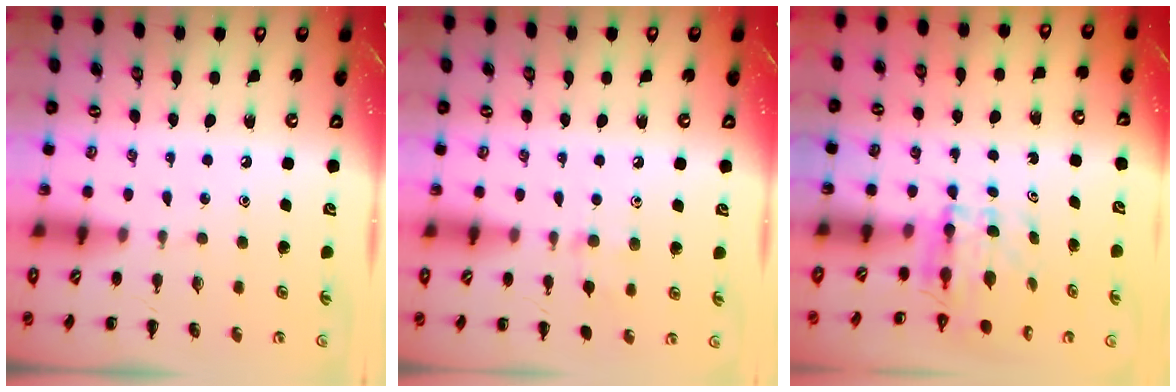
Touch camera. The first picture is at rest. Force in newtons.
{"total": 7.0, "press": 6.7, "slide": 2.1}
{"total": 4.9, "press": 4.9, "slide": 0.2}